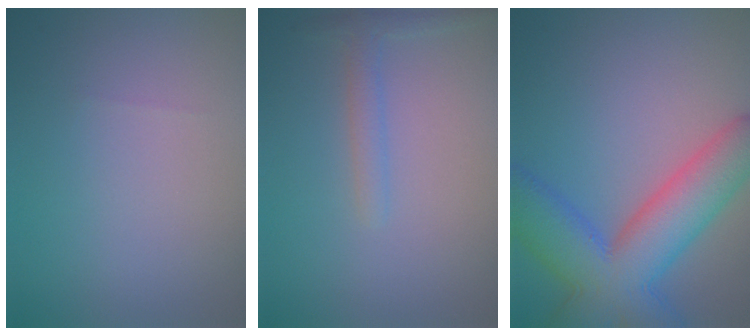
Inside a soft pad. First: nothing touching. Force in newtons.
{"total": 1.4, "press": 1.4, "slide": 0.1}
{"total": 9.9, "press": 9.9, "slide": 0.4}